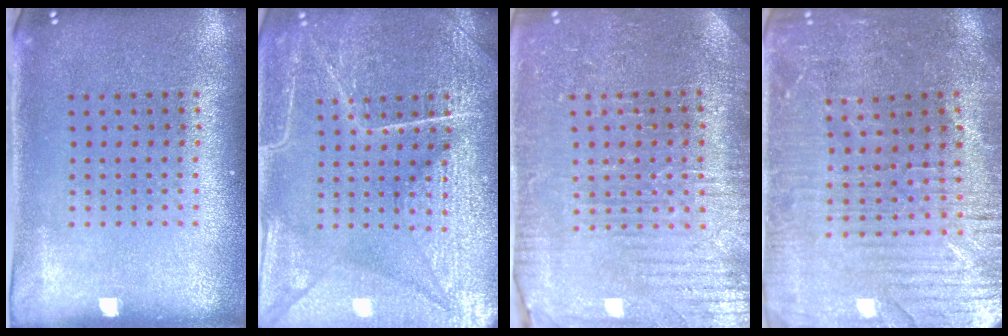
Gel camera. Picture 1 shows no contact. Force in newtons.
{"total": 7.1, "press": 7.1, "slide": 1.0}
{"total": 3.7, "press": 3.6, "slide": 0.9}
{"total": 3.3, "press": 3.2, "slide": 0.7}